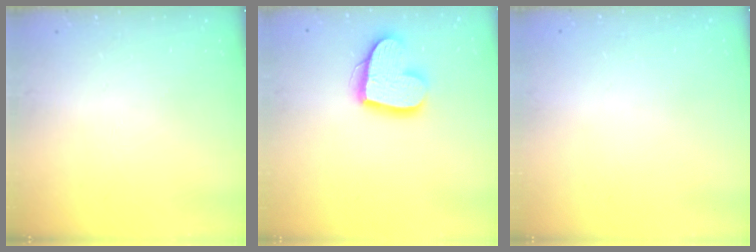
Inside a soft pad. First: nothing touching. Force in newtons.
{"total": 16.2, "press": 16.2, "slide": 1.4}
{"total": 0.0}